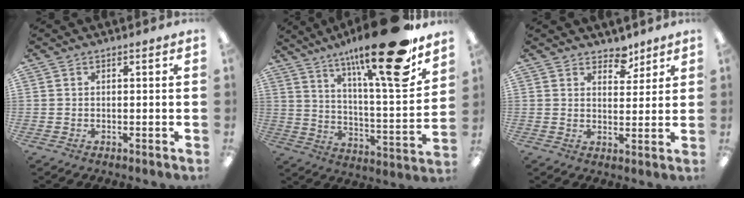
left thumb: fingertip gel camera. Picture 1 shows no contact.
{"total": 23.6, "force": [16.7, 4.1, 16.1], "torque": [-0.250, -0.113, 0.260]}
{"total": 5.6, "force": [4.5, 2.9, 1.6], "torque": [-0.004, -0.030, 0.076]}